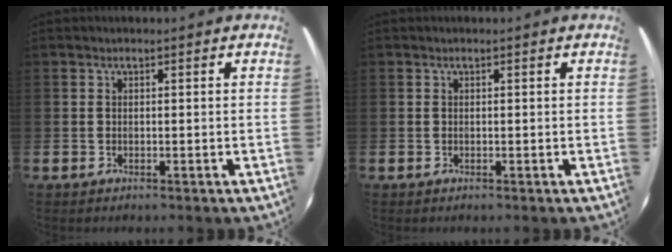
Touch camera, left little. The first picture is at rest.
{"total": 0.0}